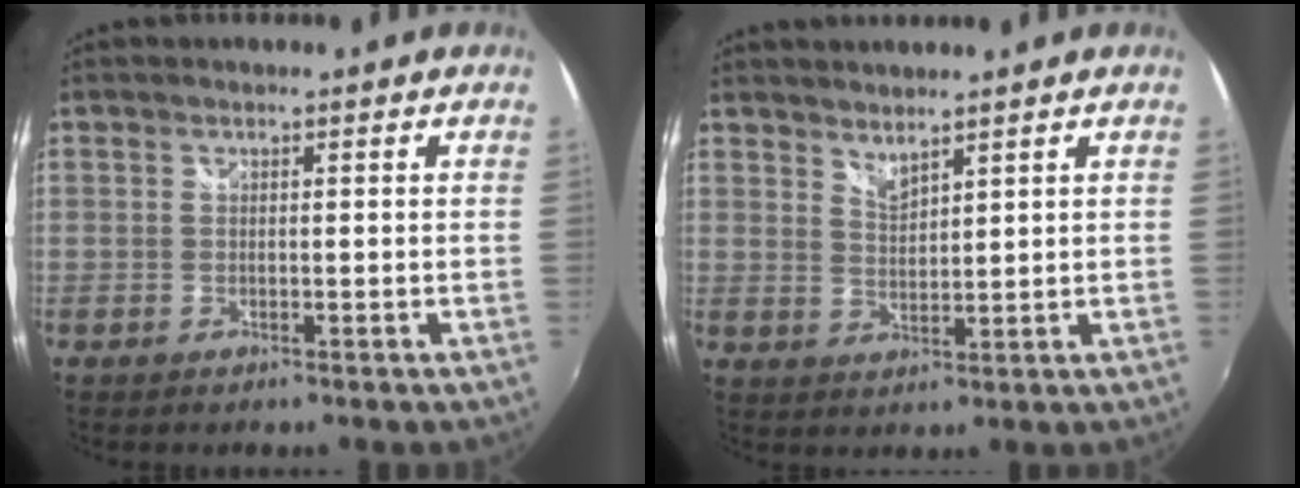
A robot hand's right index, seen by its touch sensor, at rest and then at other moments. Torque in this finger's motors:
{"motor_torque": [-0.07, 0.18, 0.03, 0.00]}